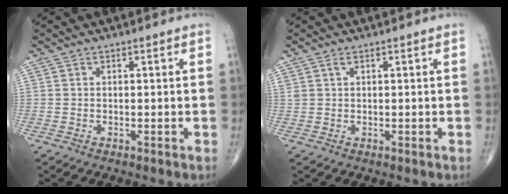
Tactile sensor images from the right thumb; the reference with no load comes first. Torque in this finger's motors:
{"motor_torque": [-0.02, -0.02, 0.11, 0.10, 0.00]}